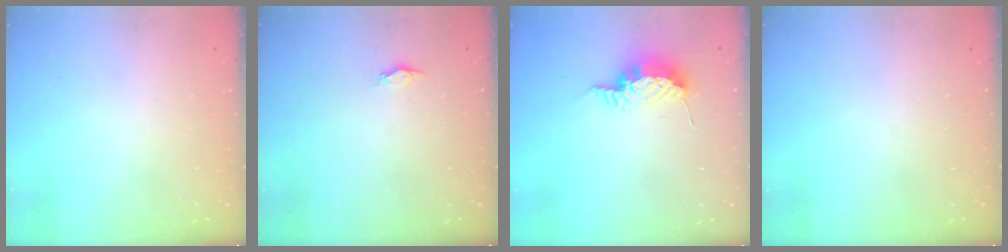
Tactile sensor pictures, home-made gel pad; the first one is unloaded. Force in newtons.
{"total": 4.0, "press": 3.7, "slide": 1.6}
{"total": 15.7, "press": 10.9, "slide": 11.3}
{"total": 0.0}